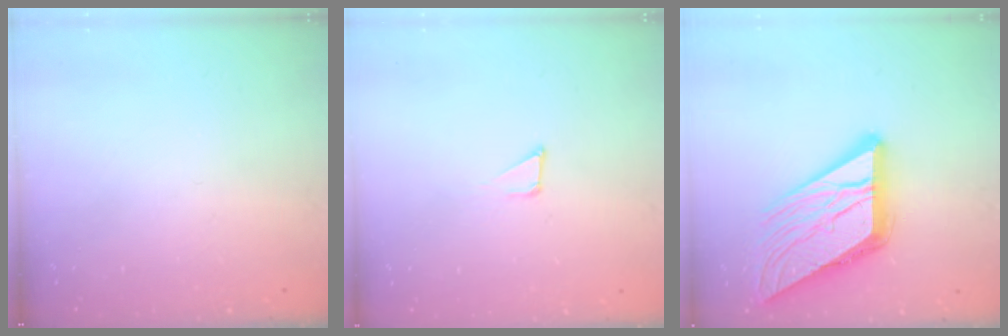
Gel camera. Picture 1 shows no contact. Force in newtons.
{"total": 1.2, "press": 1.2, "slide": 0.0}
{"total": 17.1, "press": 17.1, "slide": 1.8}